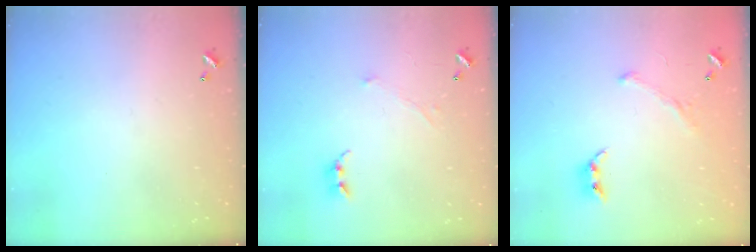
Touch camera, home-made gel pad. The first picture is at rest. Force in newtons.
{"total": 0.7, "press": 0.4, "slide": 0.5}
{"total": 2.2, "press": 2.0, "slide": 1.1}